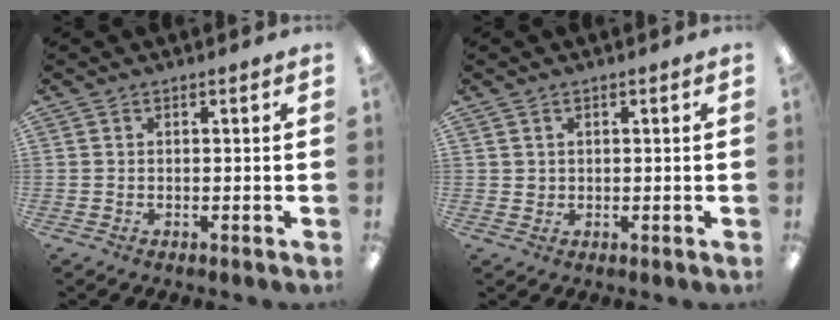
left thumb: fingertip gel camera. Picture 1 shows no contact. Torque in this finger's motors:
{"motor_torque": [-0.12, 0.05, 0.19, -0.20, 0.00]}